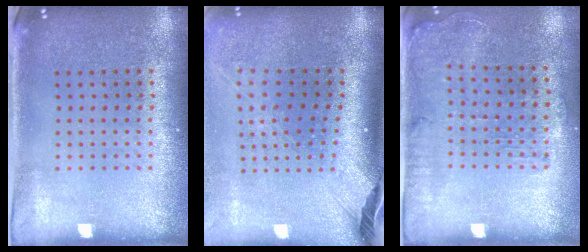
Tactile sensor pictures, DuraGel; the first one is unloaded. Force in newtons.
{"total": 2.7, "press": 2.0, "slide": 1.8}
{"total": 1.2, "press": 1.2, "slide": 0.3}